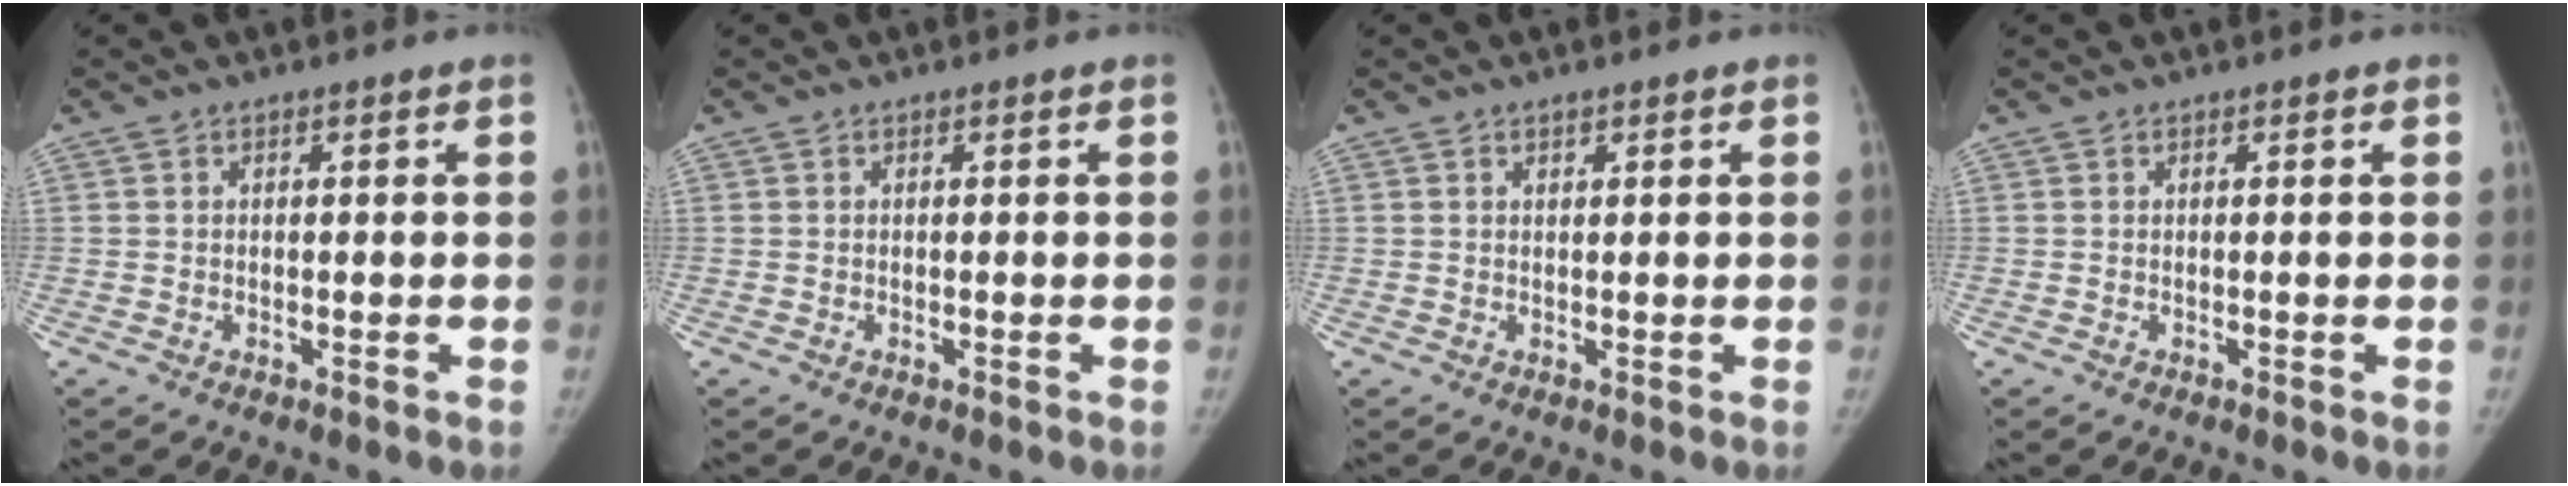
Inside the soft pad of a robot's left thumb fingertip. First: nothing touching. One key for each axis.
{"total": 0.0}
{"total": 0.9, "fx": 0.6, "fy": 0.4, "fz": 0.4, "tx": -0.002, "ty": -0.003, "tz": 0.011}
{"total": 0.0}